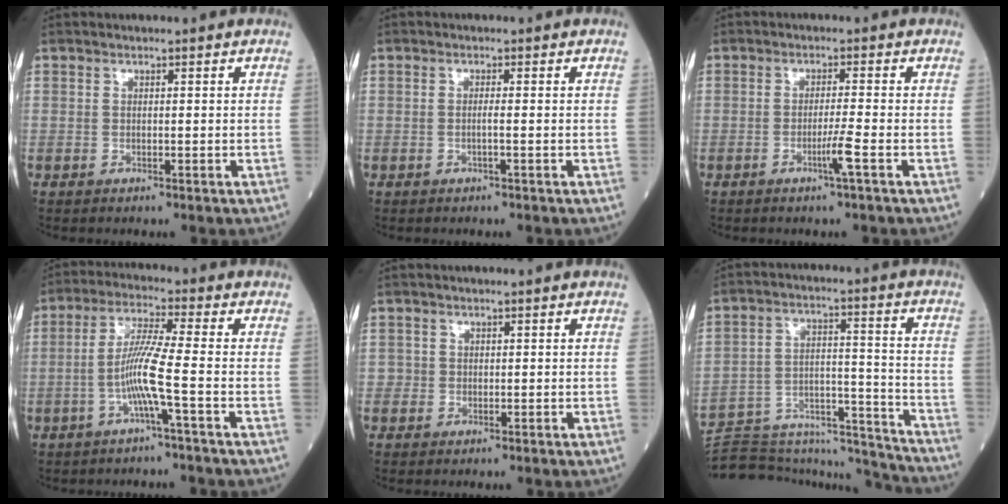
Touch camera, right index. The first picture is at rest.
{"total": 1.0, "force": [-0.3, -0.2, 1.0], "torque": [-0.019, 0.000, -0.006]}
{"total": 2.9, "force": [-1.3, -0.7, 2.5], "torque": [-0.049, -0.005, -0.026]}
{"total": 7.0, "force": [-2.1, -0.9, 6.6], "torque": [-0.135, 0.005, -0.045]}
{"total": 1.1, "force": [0.0, 1.1, 0.0], "torque": [0.008, 0.005, -0.004]}
{"total": 18.4, "force": [-18.0, 2.8, 2.7], "torque": [-0.046, 0.051, -0.262]}